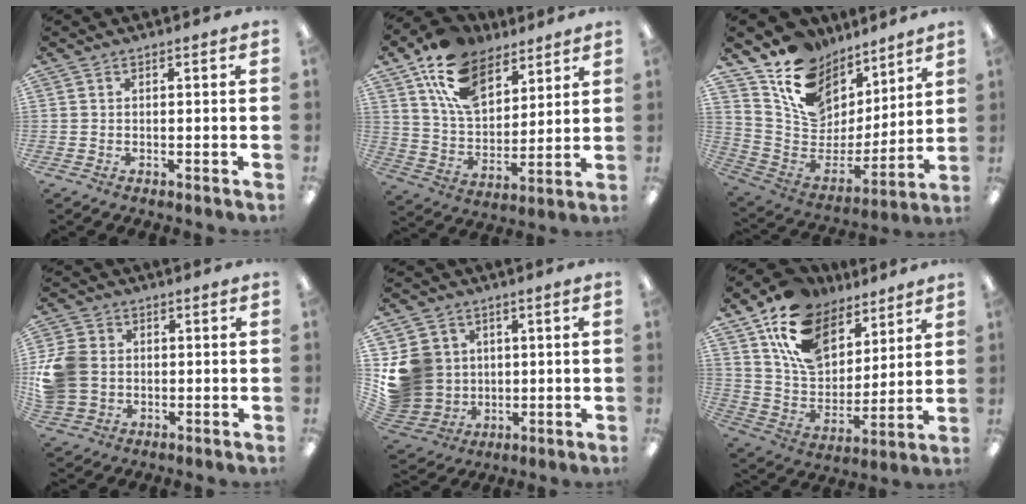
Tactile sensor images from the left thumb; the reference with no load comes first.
{"total": 16.3, "force": [10.4, 9.2, 8.5], "torque": [-0.162, -0.035, 0.194]}
{"total": 14.2, "force": [9.5, 9.7, 4.1], "torque": [-0.091, -0.079, 0.182]}
{"total": 10.9, "force": [0.1, 9.3, 5.8], "torque": [-0.140, 0.018, 0.005]}
{"total": 13.2, "force": [2.1, 12.4, 4.2], "torque": [-0.106, -0.001, 0.053]}
{"total": 17.3, "force": [10.9, 10.5, 8.3], "torque": [-0.163, -0.046, 0.205]}